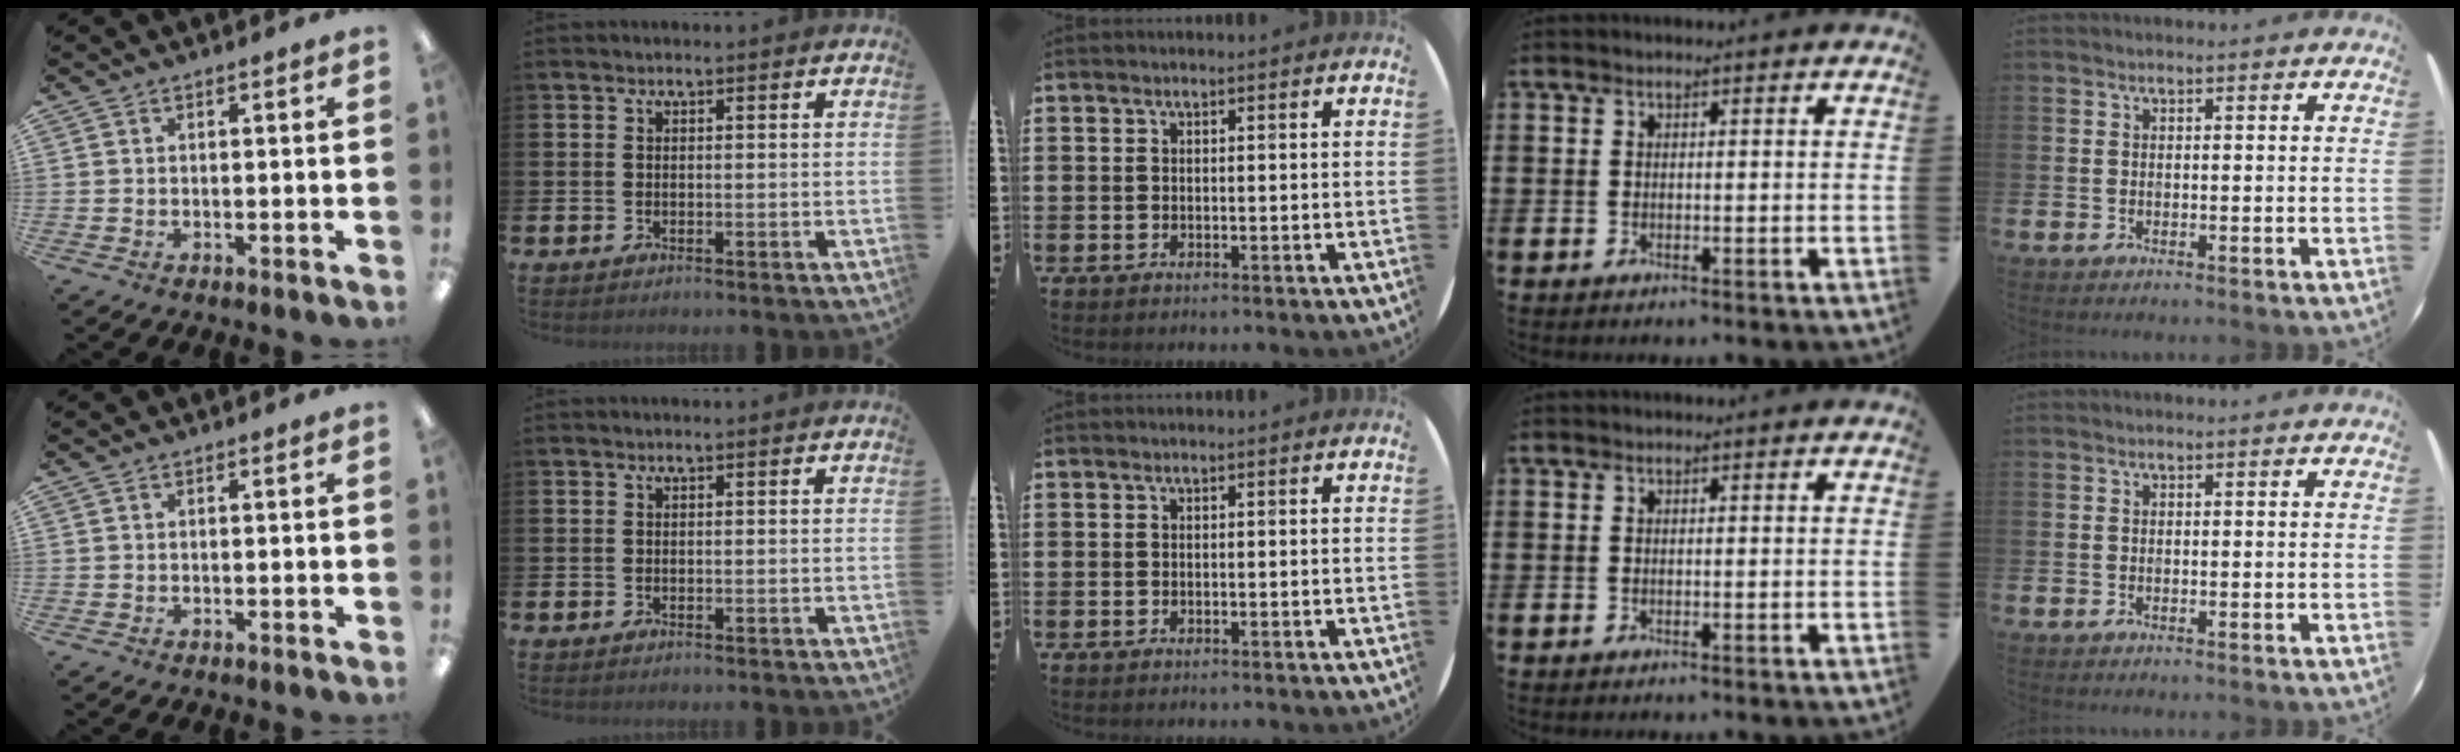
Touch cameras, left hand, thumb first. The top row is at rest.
{}